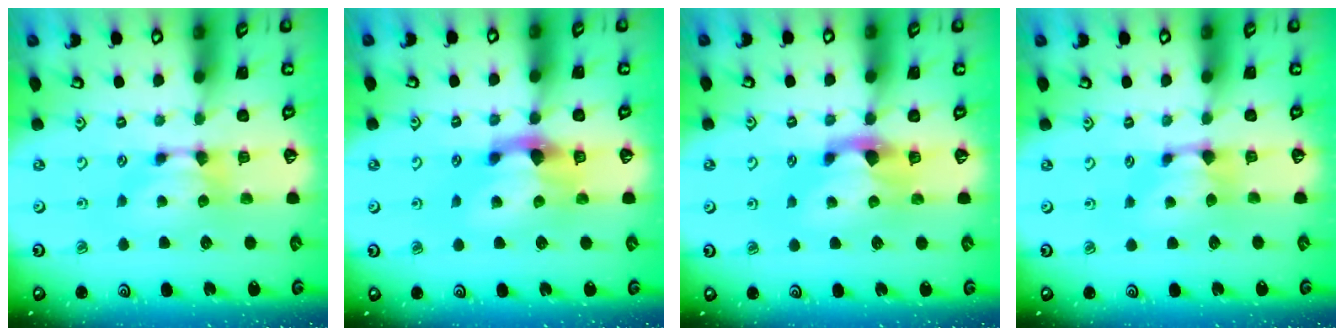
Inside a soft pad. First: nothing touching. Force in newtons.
{"total": 4.5, "press": 4.0, "slide": 2.1}
{"total": 2.3, "press": 1.9, "slide": 1.2}
{"total": 0.9, "press": 0.2, "slide": 0.8}